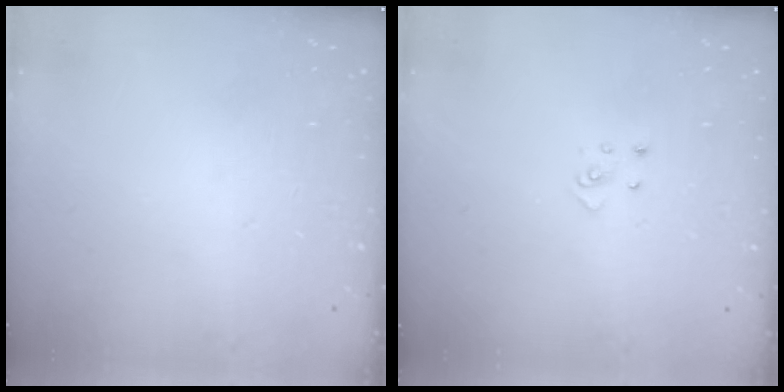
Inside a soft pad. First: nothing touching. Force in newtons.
{"total": 3.4, "press": 3.4, "slide": 0.3}